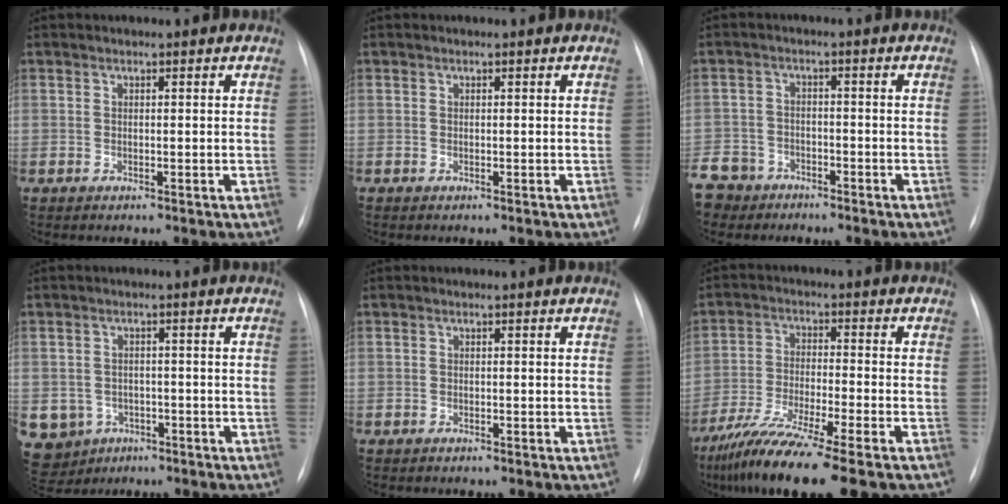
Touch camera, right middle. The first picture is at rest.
{"total": 0.0}
{"total": 9.3, "force": [-6.9, 5.9, 1.4], "torque": [-0.053, -0.004, -0.122]}
{"total": 8.1, "force": [-3.4, 7.2, 1.3], "torque": [-0.041, 0.011, -0.040]}
{"total": 0.0}
{"total": 14.5, "force": [-10.7, 0.5, 9.8], "torque": [-0.185, -0.045, -0.180]}